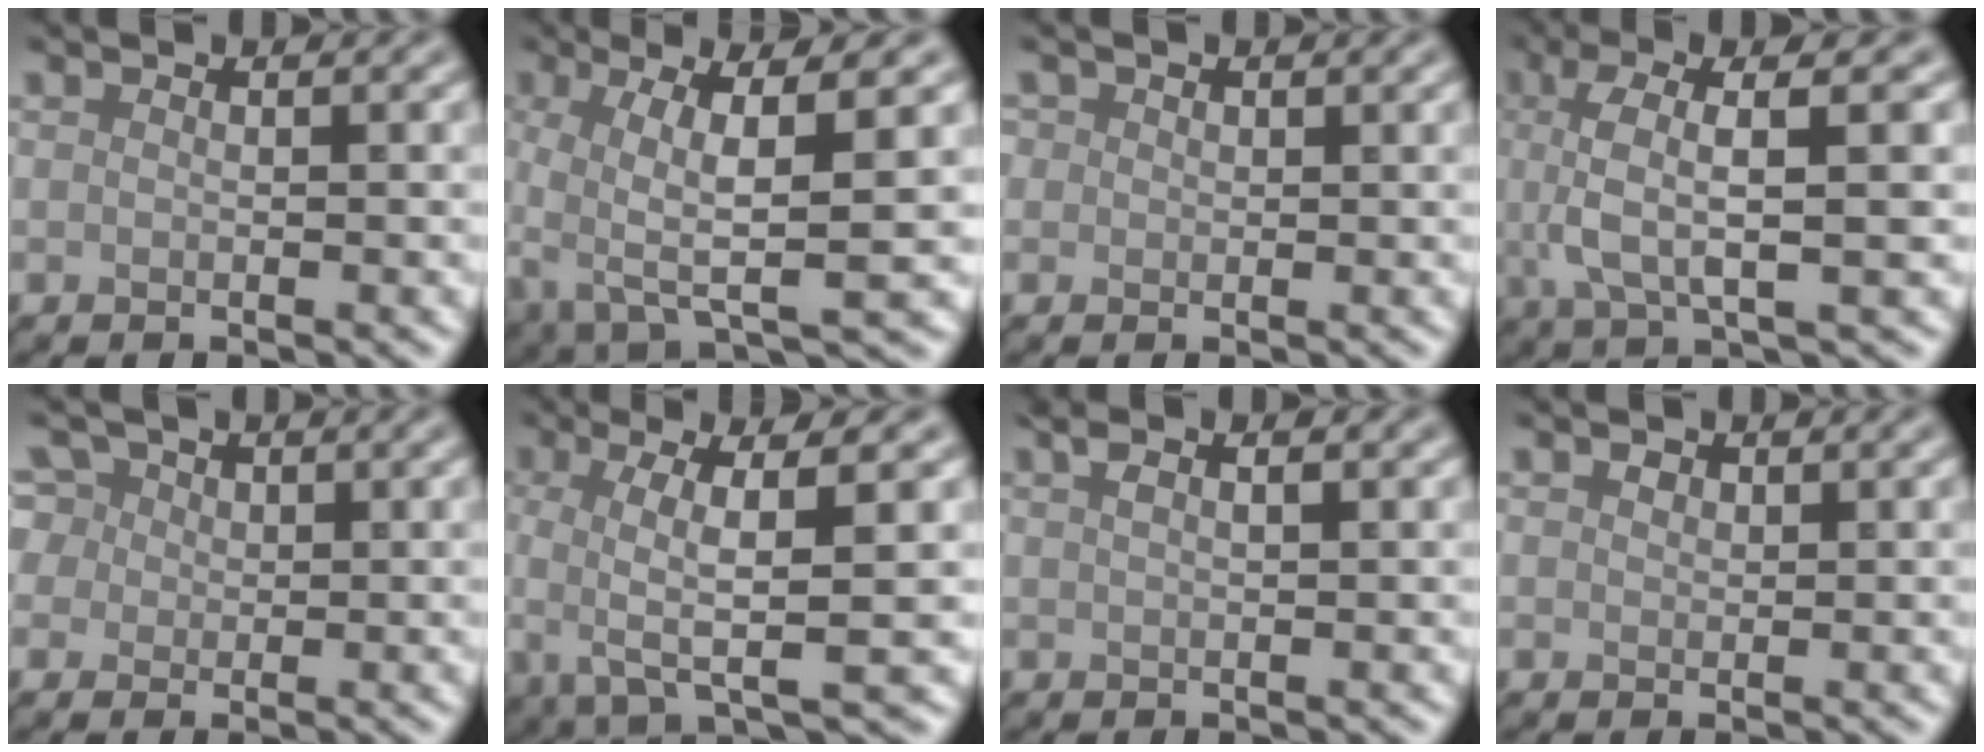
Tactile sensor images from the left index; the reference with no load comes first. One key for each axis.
{"total": 8.3, "fx": 0.9, "fy": 2.1, "fz": 8.0, "tx": -0.134, "ty": 0.007, "tz": 0.016}
{"total": 1.3, "fx": 0.6, "fy": 1.1, "fz": 0.4, "tx": -0.004, "ty": 0.001, "tz": 0.003}
{"total": 6.4, "fx": 1.4, "fy": 1.6, "fz": 6.0, "tx": -0.111, "ty": 0.009, "tz": 0.021}
{"total": 6.2, "fx": 2.5, "fy": 5.0, "fz": 2.8, "tx": -0.050, "ty": 0.035, "tz": 0.012}
{"total": 6.7, "fx": 0.6, "fy": 1.5, "fz": 6.5, "tx": -0.102, "ty": 0.006, "tz": 0.003}
{"total": 2.0, "fx": 1.1, "fy": 0.6, "fz": 1.6, "tx": -0.027, "ty": 0.007, "tz": 0.020}
{"total": 0.8, "fx": 0.5, "fy": 0.5, "fz": 0.3, "tx": -0.007, "ty": -0.002, "tz": 0.008}